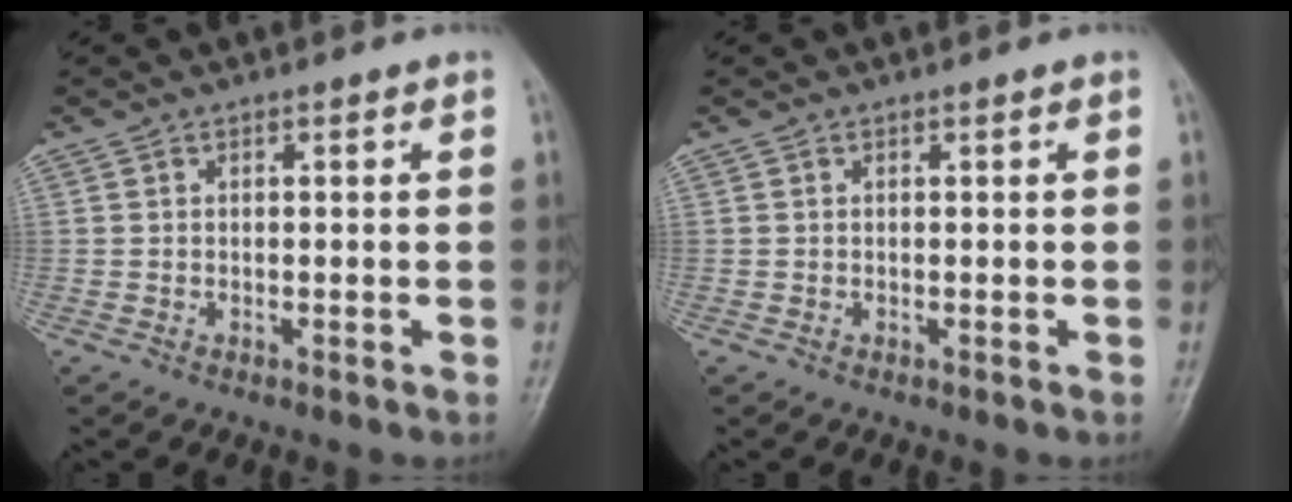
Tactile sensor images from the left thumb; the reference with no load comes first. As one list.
[{"total": 0.0}]